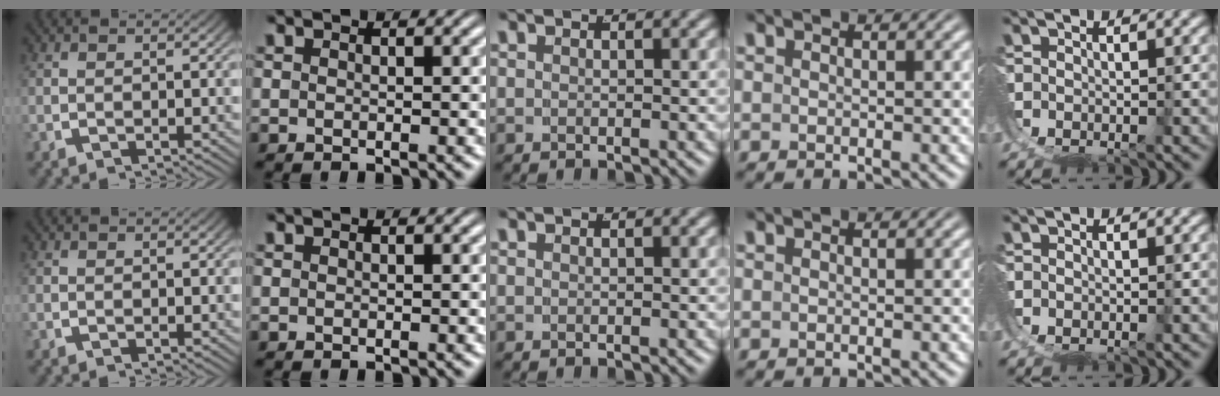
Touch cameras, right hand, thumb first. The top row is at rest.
{}